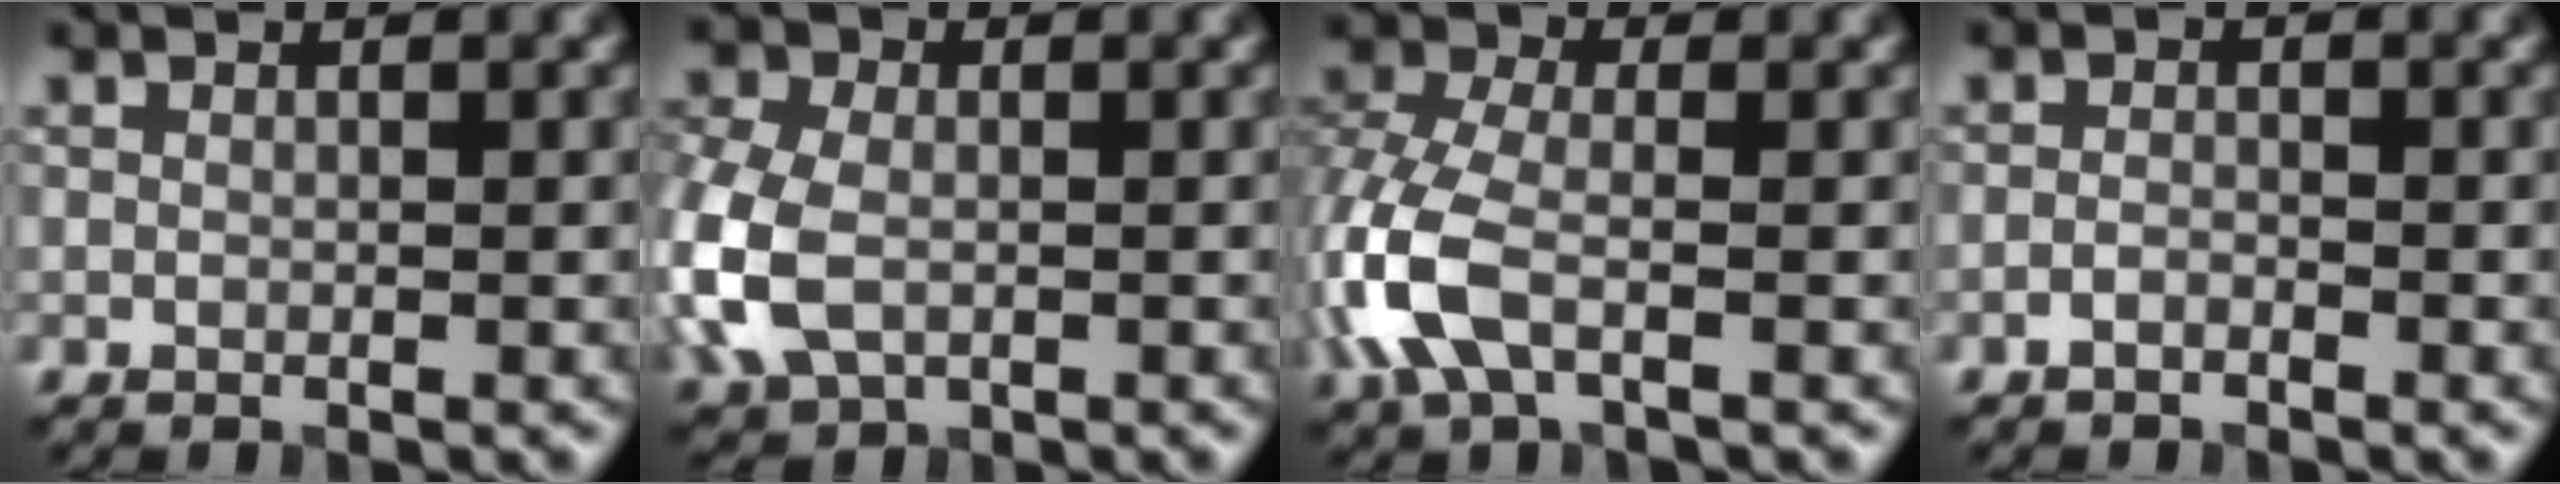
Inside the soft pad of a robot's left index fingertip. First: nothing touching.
{"total": 7.1, "force": [-1.4, 4.9, 4.9], "torque": [-0.140, -0.008, -0.035]}
{"total": 5.9, "force": [-1.8, 3.2, 4.7], "torque": [-0.127, 0.002, -0.047]}
{"total": 1.0, "force": [-0.8, 0.3, 0.5], "torque": [-0.010, 0.002, -0.018]}